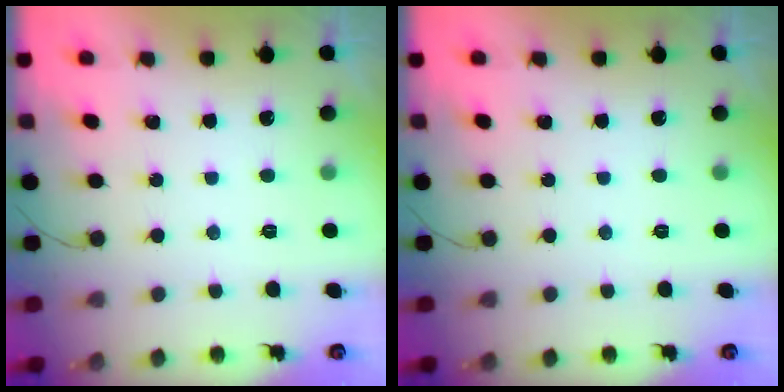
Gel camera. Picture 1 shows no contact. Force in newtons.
{"total": 0.0}